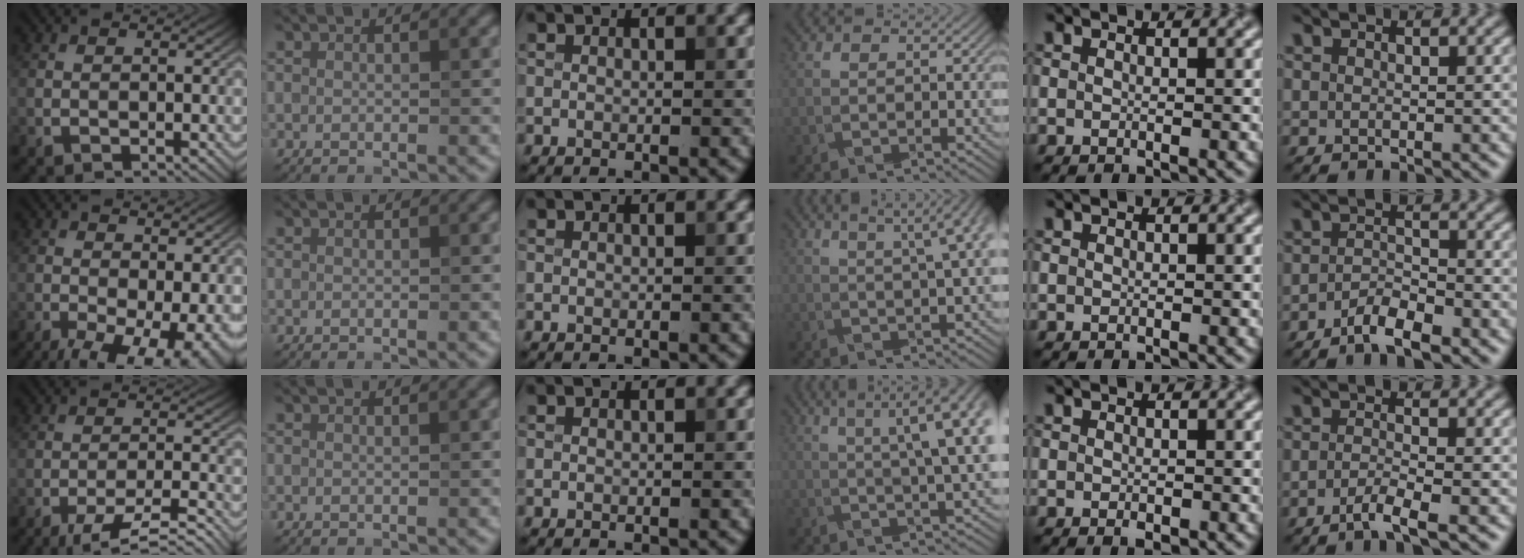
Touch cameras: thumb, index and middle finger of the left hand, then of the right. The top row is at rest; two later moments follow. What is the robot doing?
{"motion": "pour", "object": "sugar"}